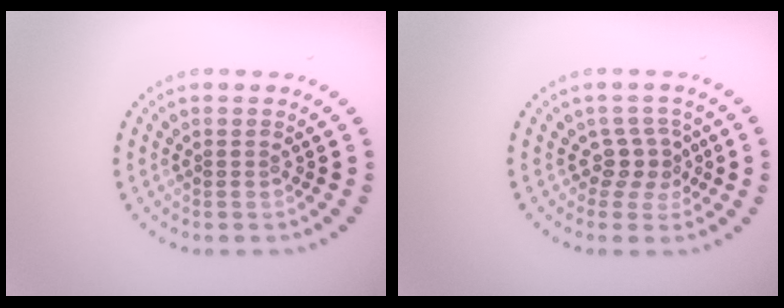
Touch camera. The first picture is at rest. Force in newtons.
{"total": 2.2, "press": 1.6, "slide": 1.4}